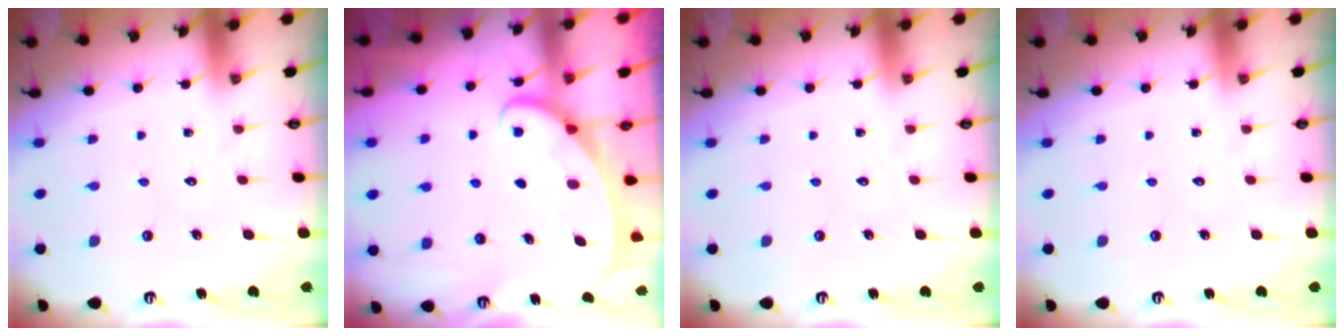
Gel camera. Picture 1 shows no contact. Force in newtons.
{"total": 2.2, "press": 2.1, "slide": 0.3}
{"total": 0.0}
{"total": 0.0}